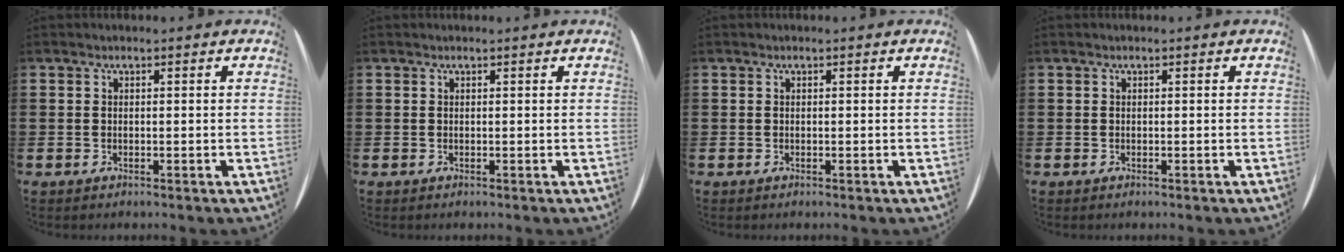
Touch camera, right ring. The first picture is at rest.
{"total": 0.0}
{"total": 0.0}
{"total": 0.0}